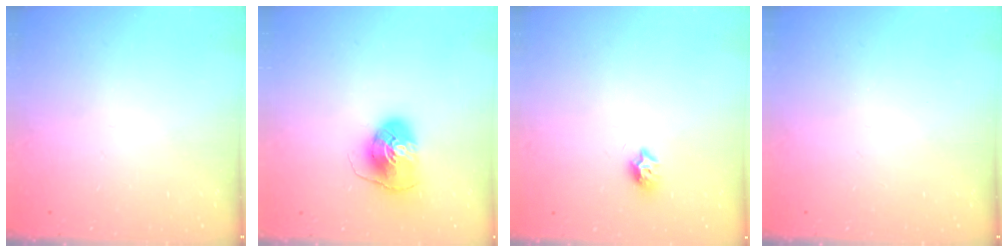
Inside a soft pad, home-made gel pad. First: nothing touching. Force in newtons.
{"total": 8.5, "press": 8.4, "slide": 1.3}
{"total": 6.9, "press": 6.9, "slide": 0.3}
{"total": 0.0}